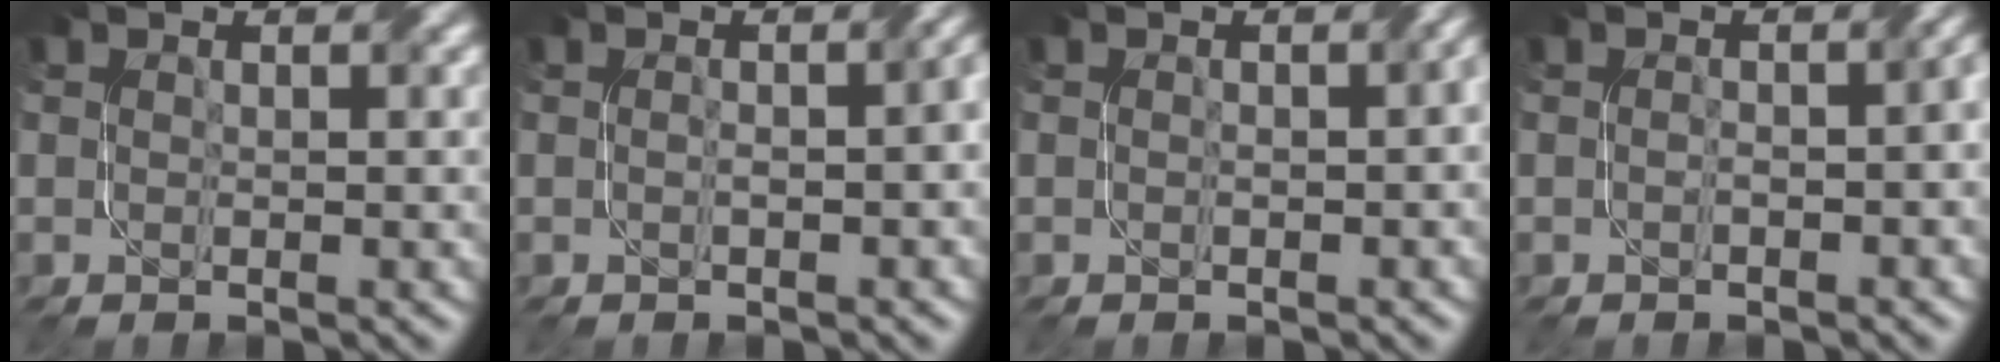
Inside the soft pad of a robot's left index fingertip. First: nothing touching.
{"total": 2.9, "force": [0.0, 1.0, 2.7], "torque": [-0.022, 0.011, -0.005]}
{"total": 1.8, "force": [0.0, 0.6, 1.7], "torque": [-0.018, 0.000, 0.002]}
{"total": 2.8, "force": [-0.4, 1.1, 2.6], "torque": [-0.023, 0.007, -0.007]}